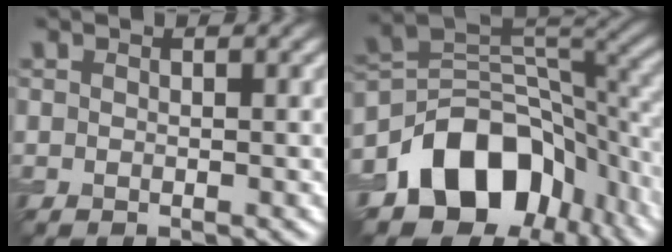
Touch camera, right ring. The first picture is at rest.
{"total": 12.1, "force": [-6.0, 8.2, 6.7], "torque": [-0.098, 0.002, -0.109]}